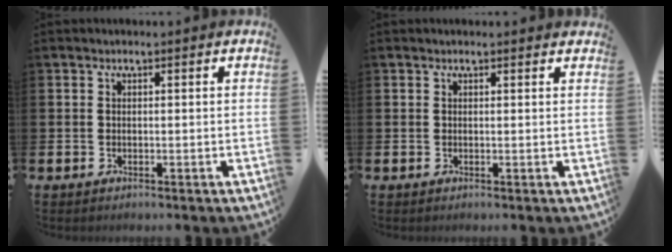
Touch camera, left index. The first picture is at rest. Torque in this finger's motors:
{"motor_torque": [1.03, -1.11, 0.01, 0.01]}